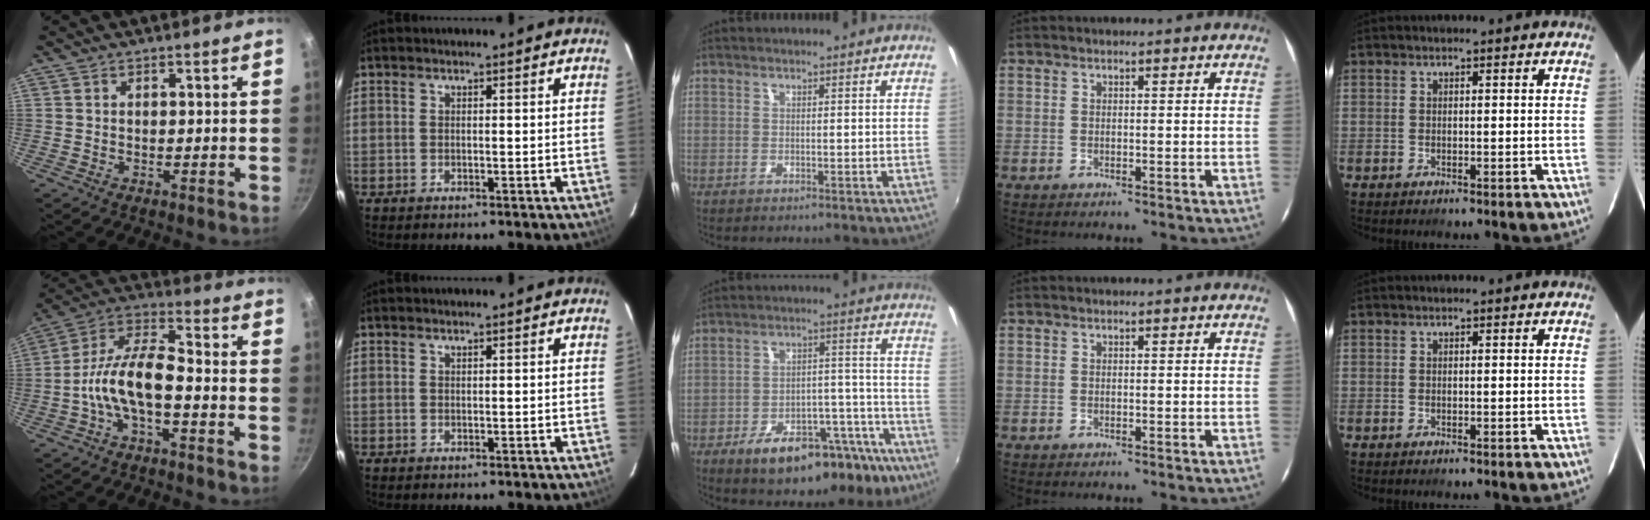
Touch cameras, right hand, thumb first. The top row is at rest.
{"thumb": {"total": 10.9, "force": [-3.6, 4.2, 9.3], "torque": [-0.182, 0.045, -0.081]}, "middle": {"total": 20.1, "force": [-13.1, 8.9, 12.4], "torque": [-0.188, 0.009, -0.168]}}